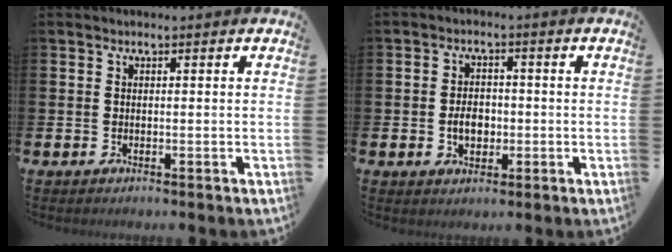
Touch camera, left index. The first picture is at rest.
{"total": 3.7, "force": [-0.8, 2.6, 2.5], "torque": [-0.032, -0.001, -0.021]}